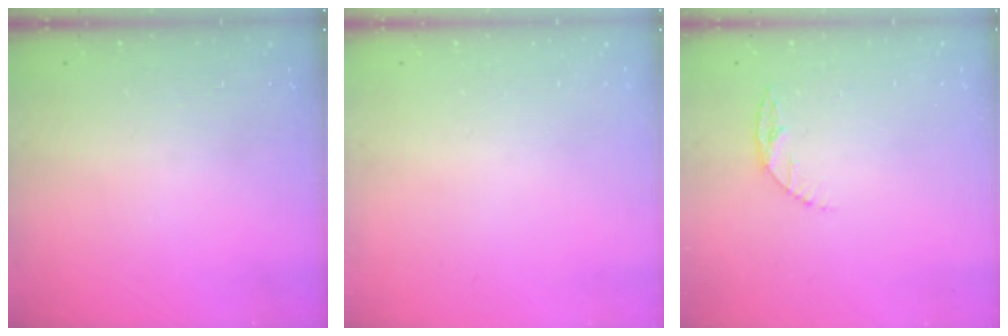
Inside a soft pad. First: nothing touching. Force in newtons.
{"total": 0.0}
{"total": 5.0, "press": 5.0, "slide": 0.5}